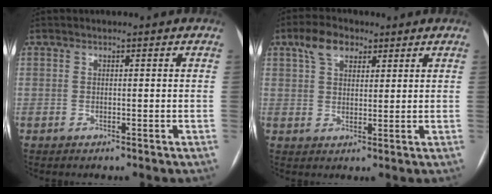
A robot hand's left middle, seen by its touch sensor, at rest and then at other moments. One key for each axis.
{"total": 5.5, "fx": 3.3, "fy": 3.0, "fz": 3.1, "tx": -0.064, "ty": 0.021, "tz": 0.061}